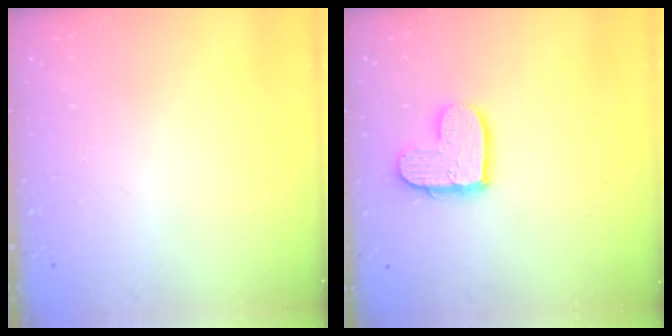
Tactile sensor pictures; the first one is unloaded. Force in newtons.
{"total": 10.8, "press": 10.7, "slide": 0.9}